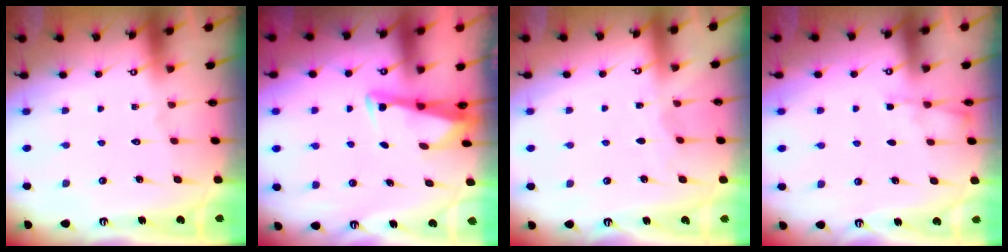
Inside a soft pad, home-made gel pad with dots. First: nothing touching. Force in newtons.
{"total": 3.1, "press": 3.1, "slide": 0.5}
{"total": 2.9, "press": 2.9, "slide": 0.4}
{"total": 2.4, "press": 2.4, "slide": 0.5}